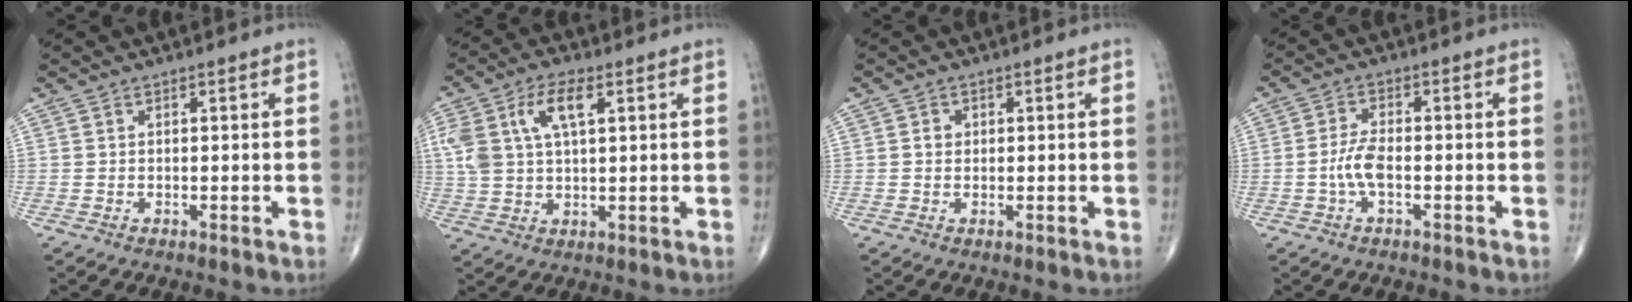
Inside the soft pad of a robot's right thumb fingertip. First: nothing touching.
{"total": 10.2, "force": [3.5, 4.9, 8.2], "torque": [-0.174, 0.009, 0.069]}
{"total": 1.3, "force": [0.2, 1.2, 0.6], "torque": [-0.005, 0.002, 0.003]}
{"total": 4.3, "force": [-1.2, 1.6, 3.8], "torque": [-0.083, 0.010, -0.026]}